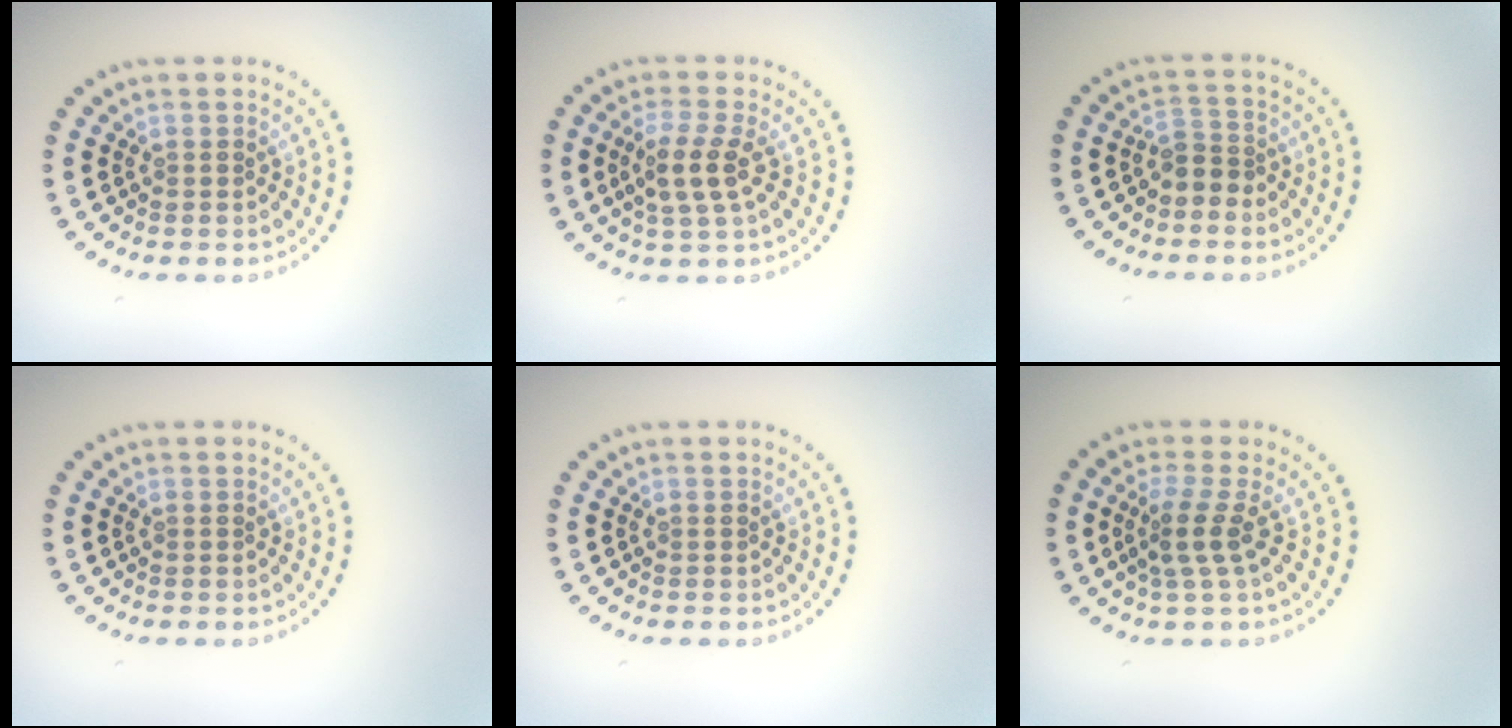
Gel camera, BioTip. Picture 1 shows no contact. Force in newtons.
{"total": 3.0, "press": 2.6, "slide": 1.4}
{"total": 2.0, "press": 1.6, "slide": 1.2}
{"total": 0.0}
{"total": 0.0}
{"total": 2.7, "press": 1.9, "slide": 1.9}